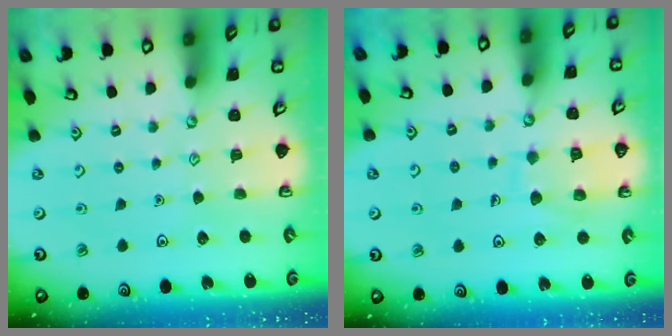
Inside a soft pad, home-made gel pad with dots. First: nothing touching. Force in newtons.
{"total": 9.1, "press": 9.0, "slide": 0.9}